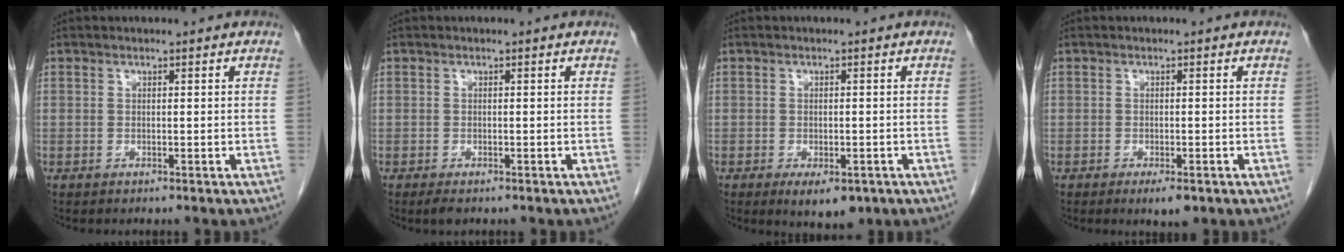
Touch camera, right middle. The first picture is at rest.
{"total": 1.4, "force": [-0.9, 0.6, 0.9], "torque": [-0.017, -0.003, -0.011]}
{"total": 5.3, "force": [-2.9, 2.3, 3.7], "torque": [-0.048, -0.006, -0.035]}
{"total": 2.8, "force": [-1.7, 0.8, 2.1], "torque": [-0.028, -0.002, -0.020]}